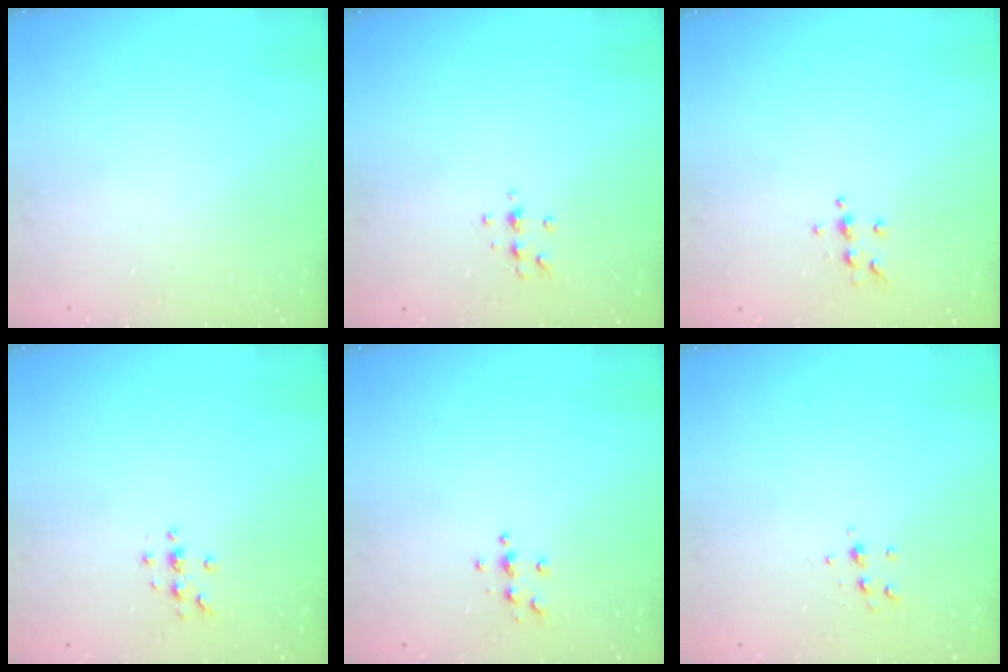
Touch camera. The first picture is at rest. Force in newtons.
{"total": 4.0, "press": 3.8, "slide": 1.2}
{"total": 5.0, "press": 4.9, "slide": 0.5}
{"total": 3.0, "press": 3.0, "slide": 0.4}
{"total": 4.0, "press": 3.9, "slide": 0.4}
{"total": 5.8, "press": 5.8, "slide": 0.6}